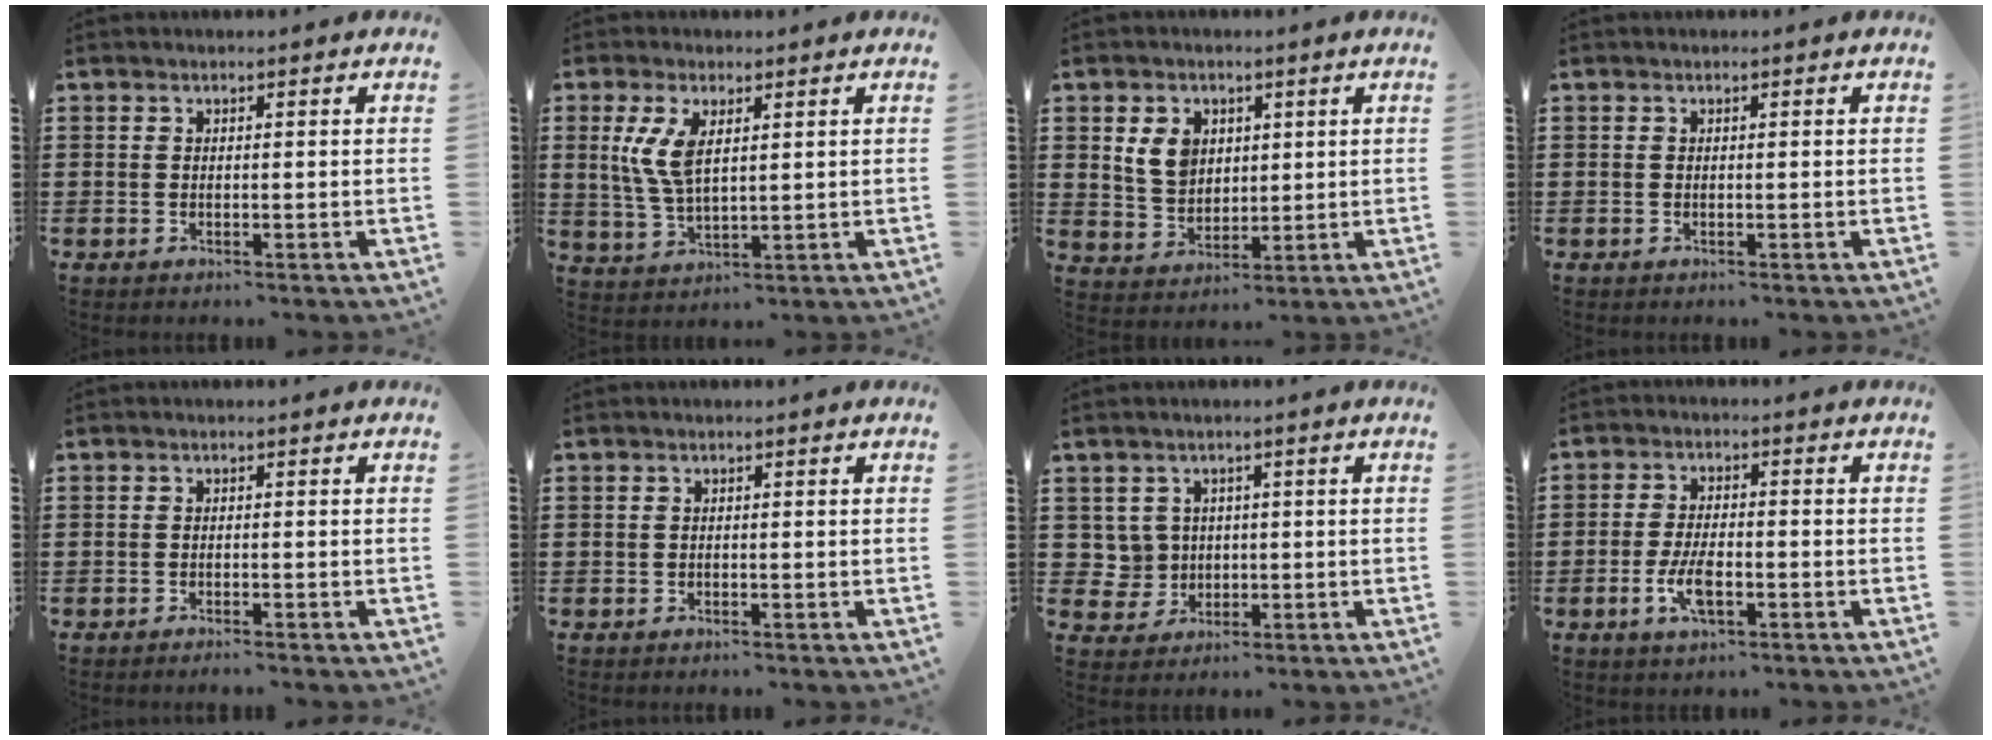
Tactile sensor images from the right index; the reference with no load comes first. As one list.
[{"total": 6.6, "force": [2.1, 2.9, 5.5], "torque": [-0.130, 0.000, 0.033]}, {"total": 6.0, "force": [2.0, 4.7, 3.0], "torque": [-0.070, 0.011, 0.035]}, {"total": 0.0}, {"total": 0.8, "force": [-0.7, -0.1, 0.2], "torque": [-0.005, -0.001, -0.015]}, {"total": 0.0}, {"total": 3.4, "force": [0.6, 3.3, 0.5], "torque": [-0.030, 0.008, 0.011]}, {"total": 5.2, "force": [-1.8, 2.1, 4.4], "torque": [-0.102, -0.006, -0.037]}]